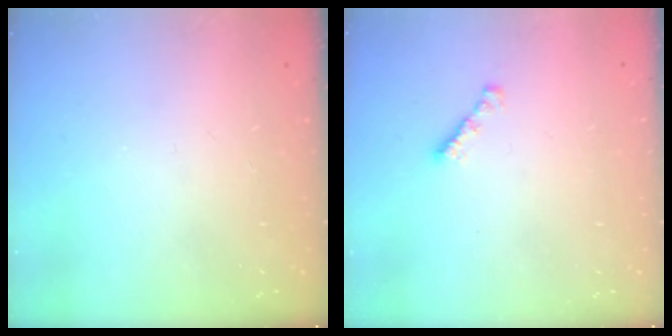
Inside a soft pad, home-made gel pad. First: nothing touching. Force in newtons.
{"total": 1.9, "press": 1.9, "slide": 0.5}